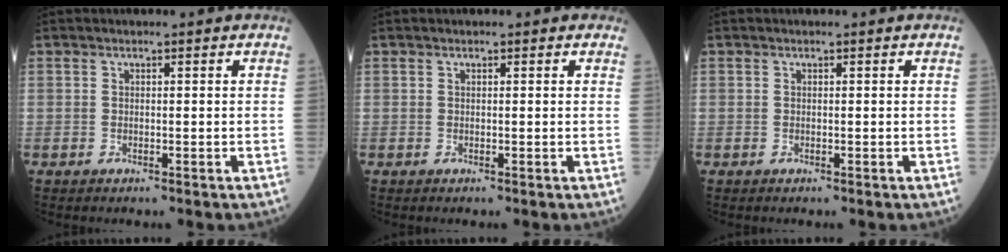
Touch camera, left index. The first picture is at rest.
{"total": 0.0}
{"total": 0.0}